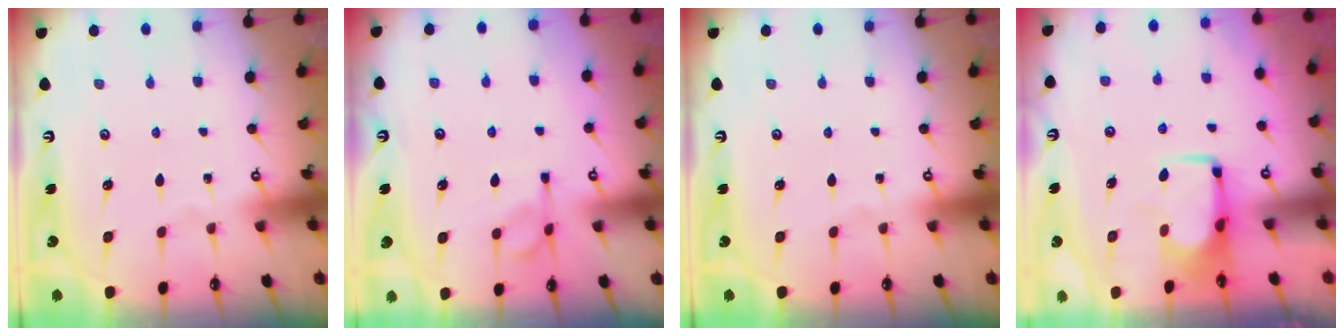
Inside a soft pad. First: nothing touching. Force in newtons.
{"total": 7.2, "press": 7.2, "slide": 0.6}
{"total": 0.0}
{"total": 0.6, "press": 0.6, "slide": 0.2}